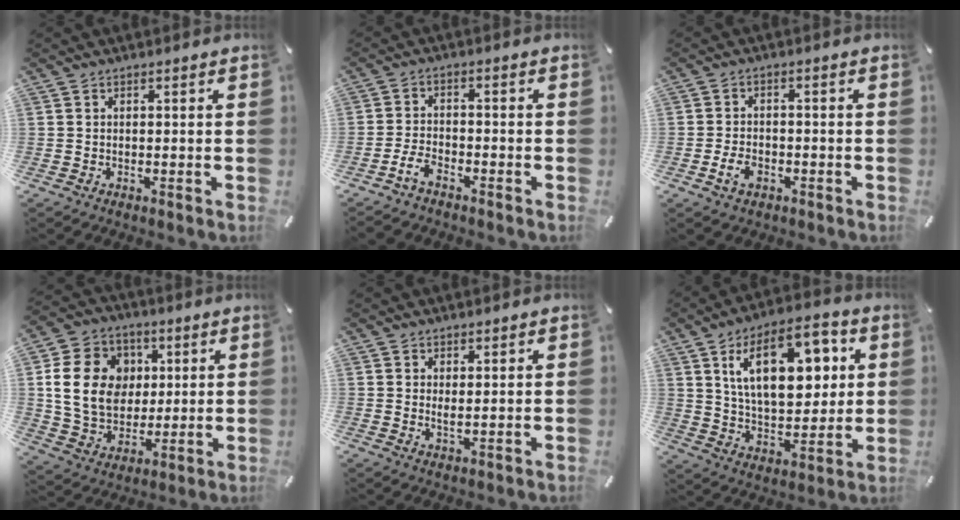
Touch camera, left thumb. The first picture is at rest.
{"total": 4.4, "force": [-3.2, 1.9, 2.3], "torque": [-0.059, 0.011, -0.064]}
{"total": 4.7, "force": [-2.1, 3.1, 2.9], "torque": [-0.069, 0.004, -0.041]}
{"total": 16.0, "force": [2.7, 13.5, 8.1], "torque": [-0.166, 0.011, 0.051]}
{"total": 1.7, "force": [1.0, 0.5, 1.3], "torque": [-0.020, -0.003, 0.015]}
{"total": 19.8, "force": [7.7, 10.4, 15.0], "torque": [-0.240, -0.006, 0.124]}